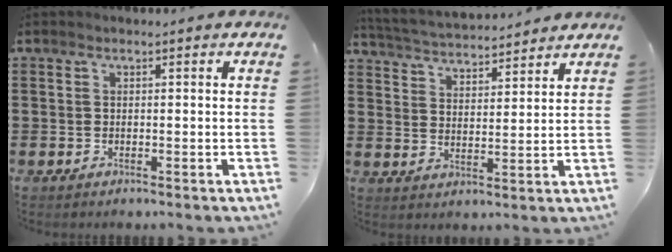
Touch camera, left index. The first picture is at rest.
{"total": 3.7, "force": [3.6, 0.3, 0.3], "torque": [-0.024, -0.022, 0.060]}